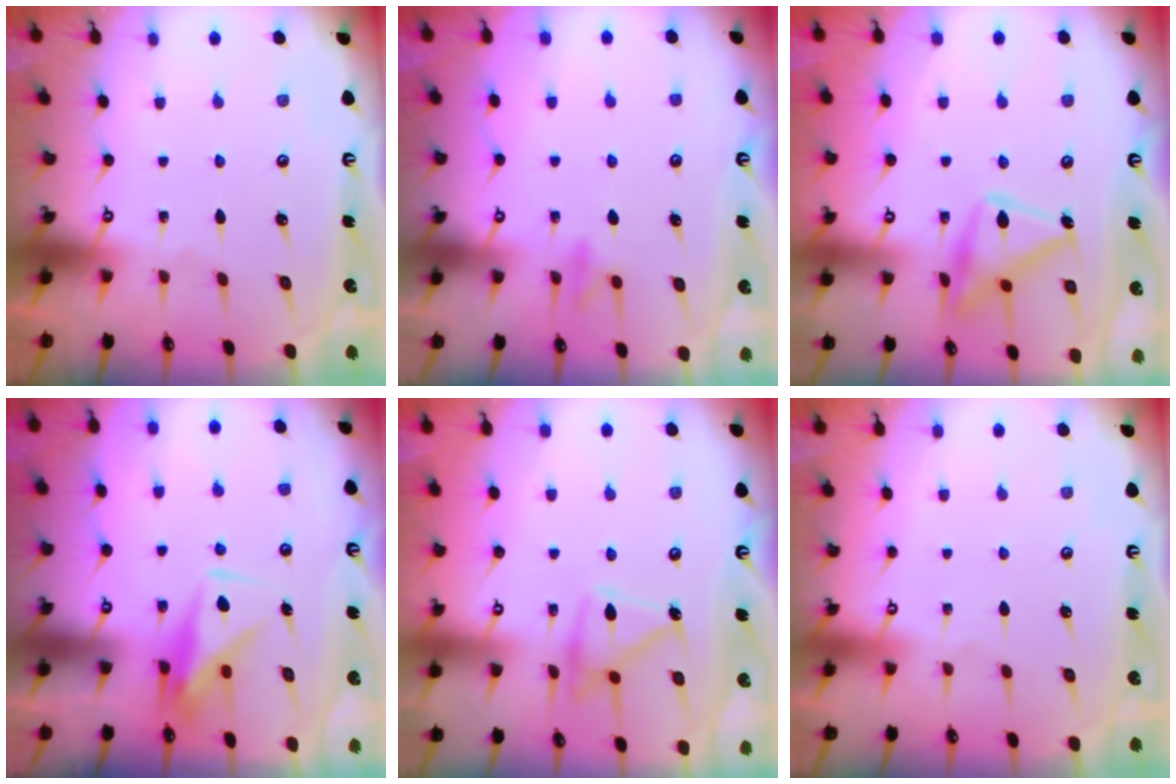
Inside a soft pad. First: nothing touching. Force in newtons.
{"total": 7.9, "press": 7.8, "slide": 0.8}
{"total": 17.4, "press": 17.4, "slide": 0.9}
{"total": 8.0, "press": 8.0, "slide": 0.4}
{"total": 14.4, "press": 14.4, "slide": 1.0}
{"total": 3.9, "press": 3.9, "slide": 0.1}